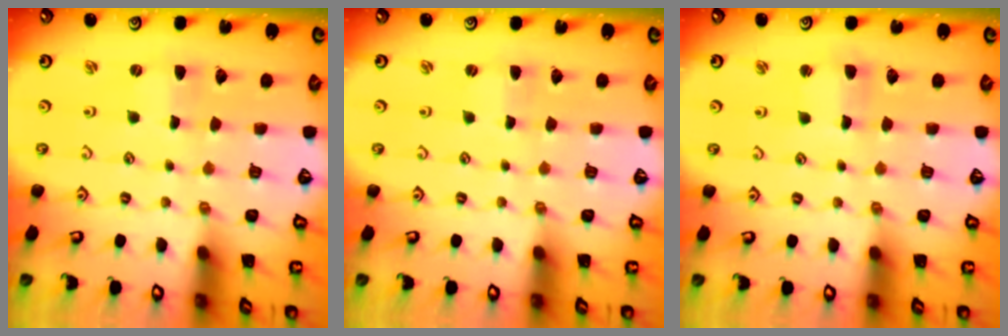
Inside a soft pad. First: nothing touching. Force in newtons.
{"total": 1.0, "press": 1.0, "slide": 0.3}
{"total": 2.4, "press": 2.3, "slide": 0.4}